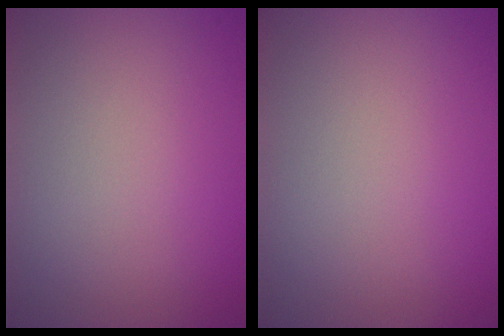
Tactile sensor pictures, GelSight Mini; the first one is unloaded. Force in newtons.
{"total": 0.0}